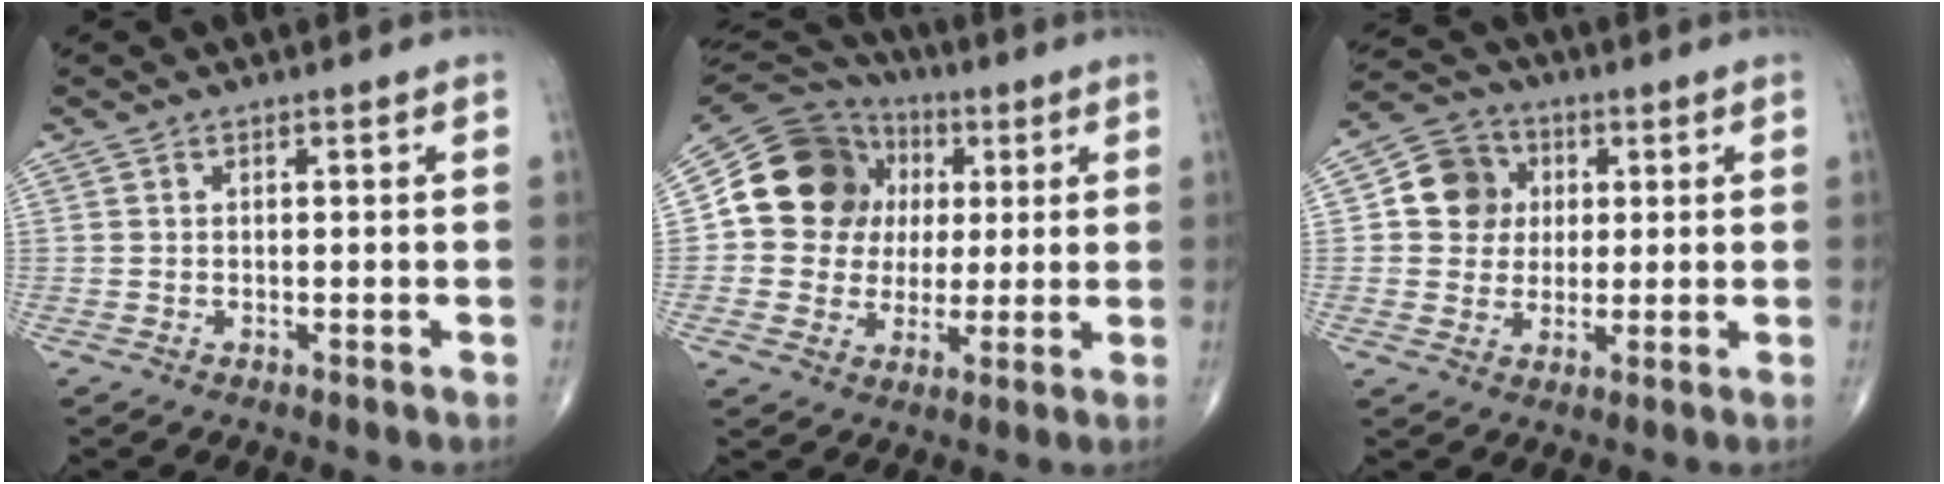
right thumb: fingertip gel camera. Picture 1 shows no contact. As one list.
[{"total": 16.4, "force": [2.7, 14.6, 7.0], "torque": [-0.093, 0.022, 0.047]}, {"total": 9.3, "force": [1.6, 8.4, 3.6], "torque": [-0.030, 0.003, 0.019]}]